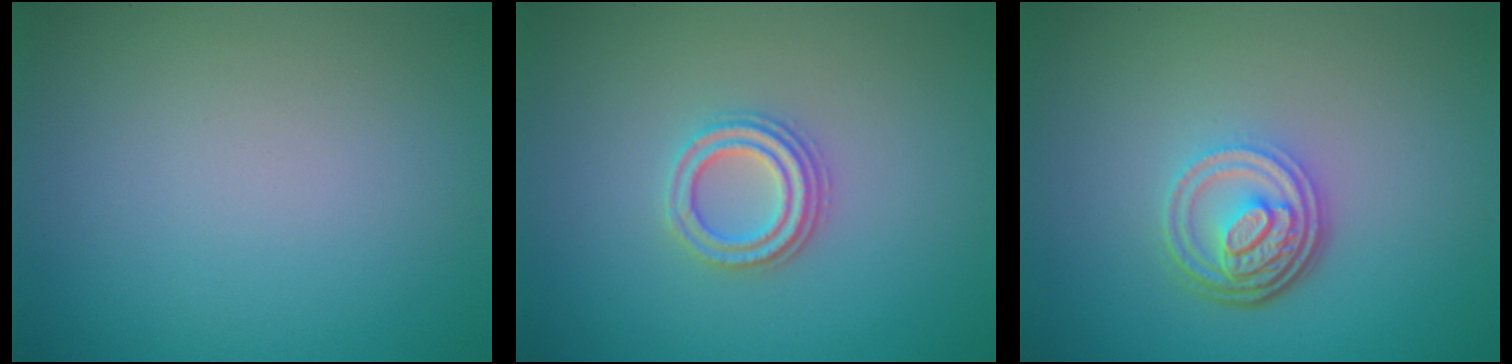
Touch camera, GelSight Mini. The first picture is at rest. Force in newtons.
{"total": 2.7, "press": 2.5, "slide": 1.2}
{"total": 4.8, "press": 3.5, "slide": 3.3}